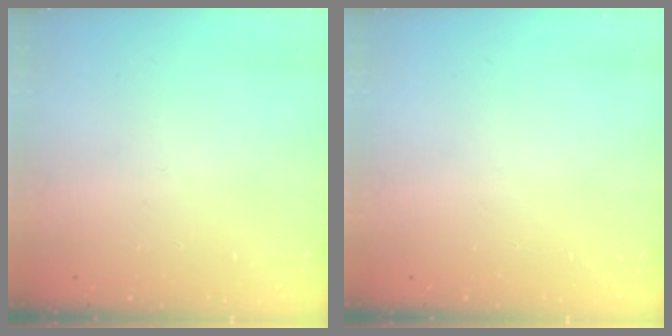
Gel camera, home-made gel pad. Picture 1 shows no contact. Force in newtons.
{"total": 0.0}